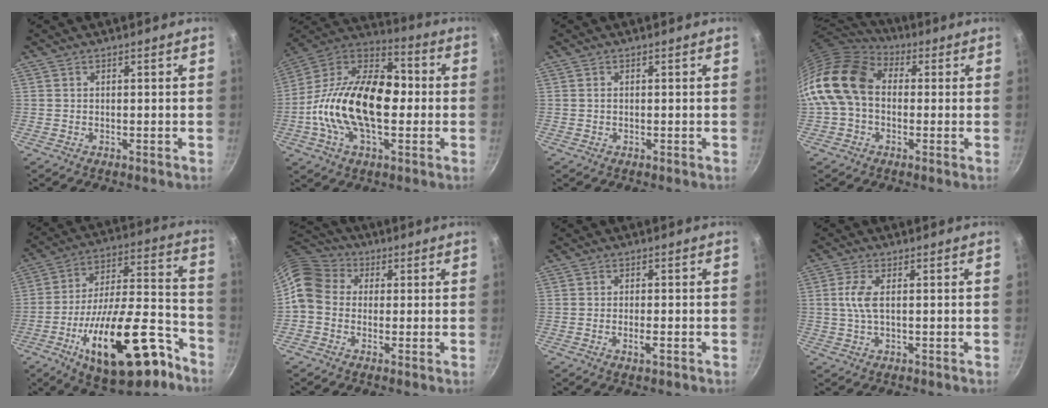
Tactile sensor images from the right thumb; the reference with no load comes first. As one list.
[{"total": 24.1, "force": [-2.1, 13.8, 19.7], "torque": [-0.326, 0.042, -0.058]}, {"total": 0.6, "force": [0.0, 0.3, 0.4], "torque": [-0.008, 0.002, 0.000]}, {"total": 17.0, "force": [0.5, 12.4, 11.6], "torque": [-0.209, 0.035, -0.008]}, {"total": 26.8, "force": [-13.4, 11.0, 20.4], "torque": [-0.278, 0.083, -0.202]}, {"total": 8.7, "force": [0.4, 7.3, 4.7], "torque": [-0.069, 0.024, -0.014]}, {"total": 2.0, "force": [-0.9, 0.4, 1.8], "torque": [-0.036, 0.002, -0.018]}, {"total": 4.2, "force": [0.3, 1.5, 3.9], "torque": [-0.096, 0.004, 0.004]}]